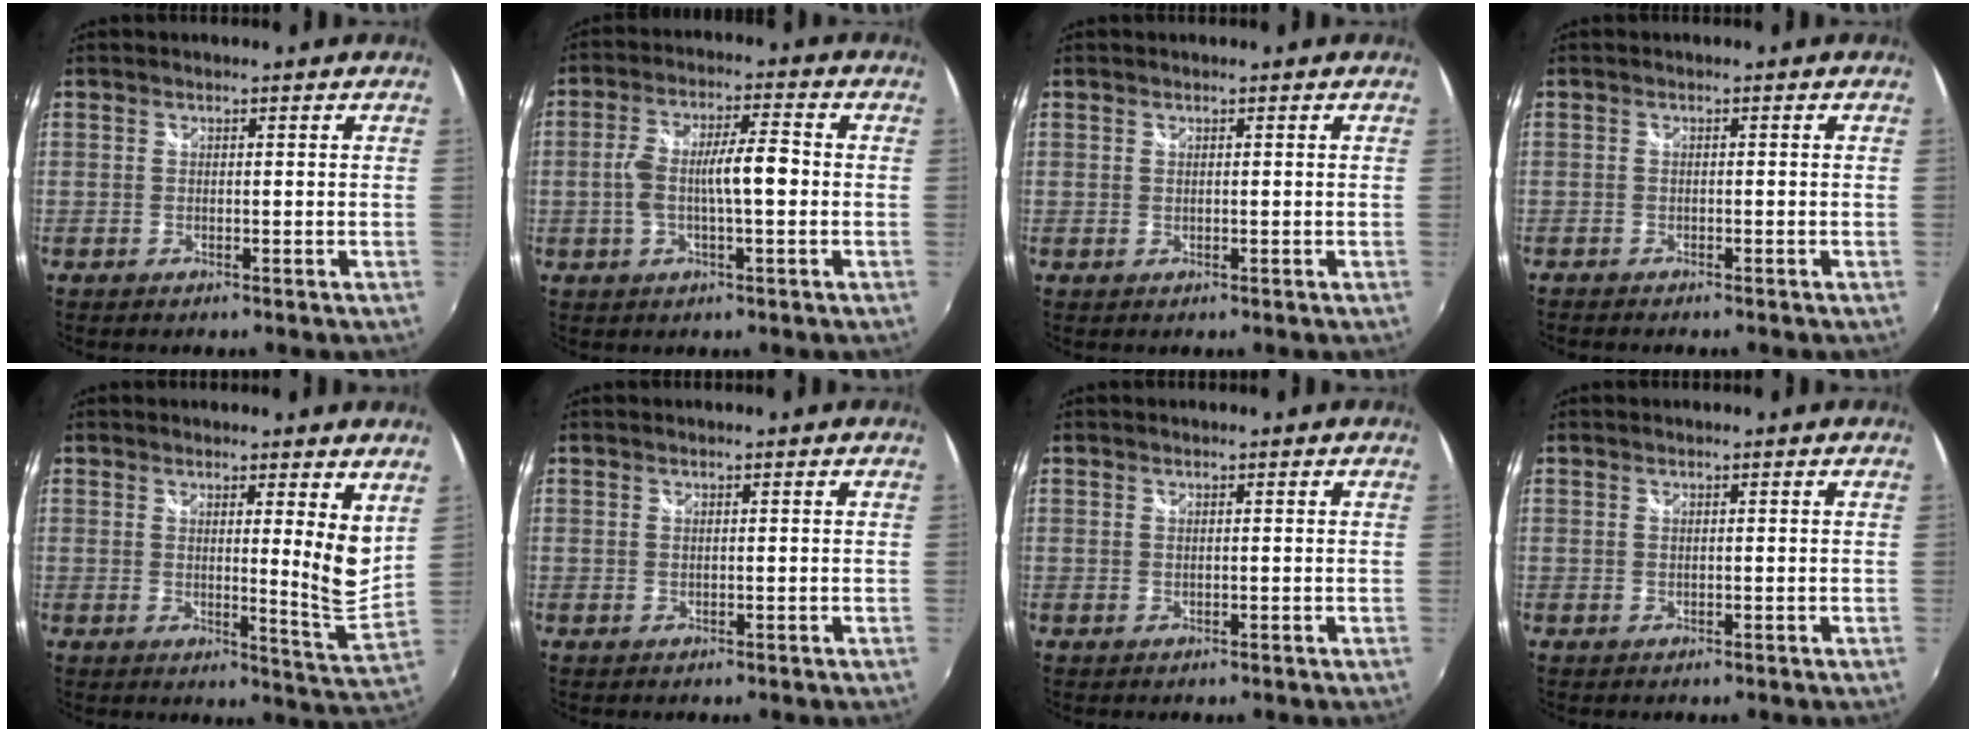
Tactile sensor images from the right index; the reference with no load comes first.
{"total": 8.4, "force": [-0.9, 2.0, 8.1], "torque": [-0.151, 0.006, -0.014]}
{"total": 0.0}
{"total": 1.6, "force": [-1.5, 0.3, 0.4], "torque": [-0.012, -0.011, -0.026]}
{"total": 9.1, "force": [3.5, -1.0, 8.4], "torque": [-0.120, -0.019, 0.045]}
{"total": 0.0}
{"total": 0.0}
{"total": 0.0}